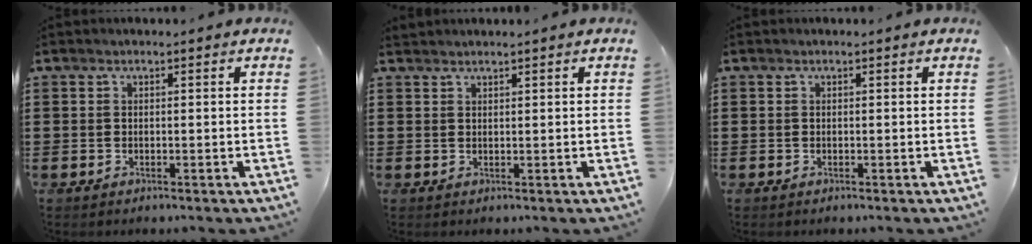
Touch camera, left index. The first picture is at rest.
{"total": 1.0, "force": [1.0, -0.1, 0.2], "torque": [-0.005, -0.002, 0.020]}
{"total": 0.0}